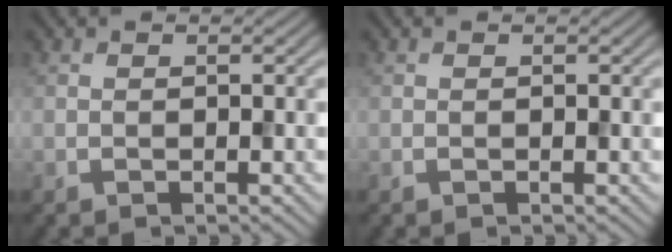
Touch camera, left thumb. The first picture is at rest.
{"total": 0.0}